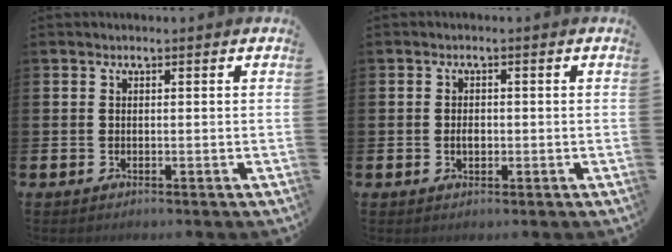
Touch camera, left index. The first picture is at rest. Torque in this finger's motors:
{"motor_torque": [0.11, 0.01, 0.05, 0.03]}